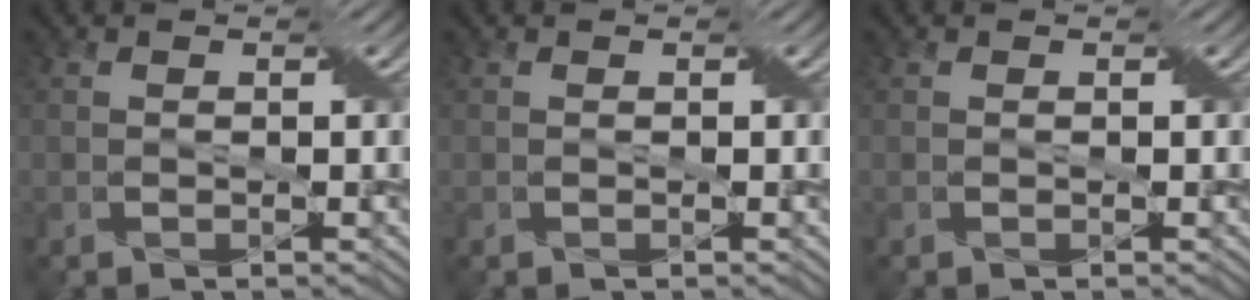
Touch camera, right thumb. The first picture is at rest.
{"total": 0.0}
{"total": 0.0}